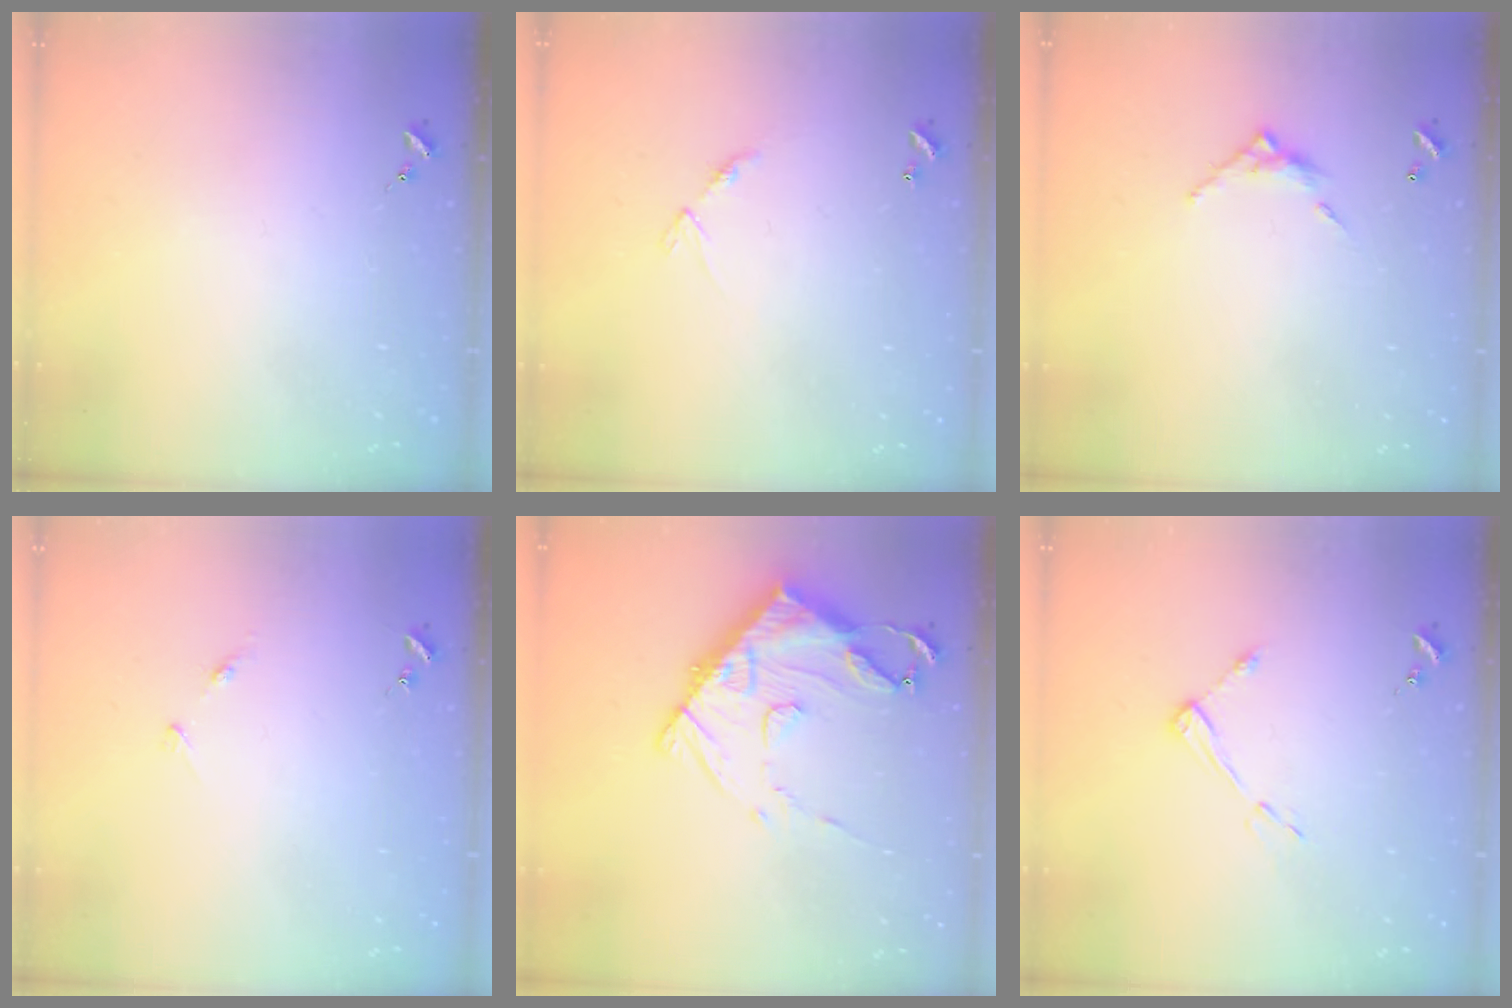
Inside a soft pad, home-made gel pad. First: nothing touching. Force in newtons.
{"total": 6.2, "press": 6.2, "slide": 0.7}
{"total": 6.7, "press": 6.7, "slide": 0.4}
{"total": 5.1, "press": 5.1, "slide": 0.6}
{"total": 16.0, "press": 16.0, "slide": 1.2}
{"total": 6.0, "press": 5.9, "slide": 0.6}